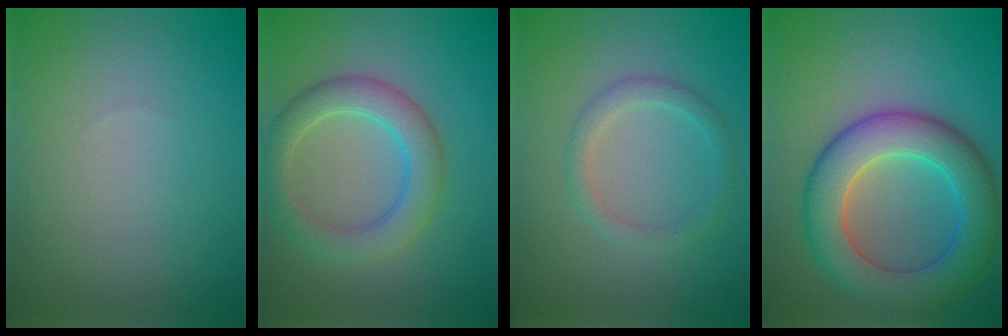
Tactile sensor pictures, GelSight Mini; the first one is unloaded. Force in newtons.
{"total": 4.5, "press": 4.5, "slide": 0.1}
{"total": 2.0, "press": 2.0, "slide": 0.1}
{"total": 8.8, "press": 8.8, "slide": 0.2}